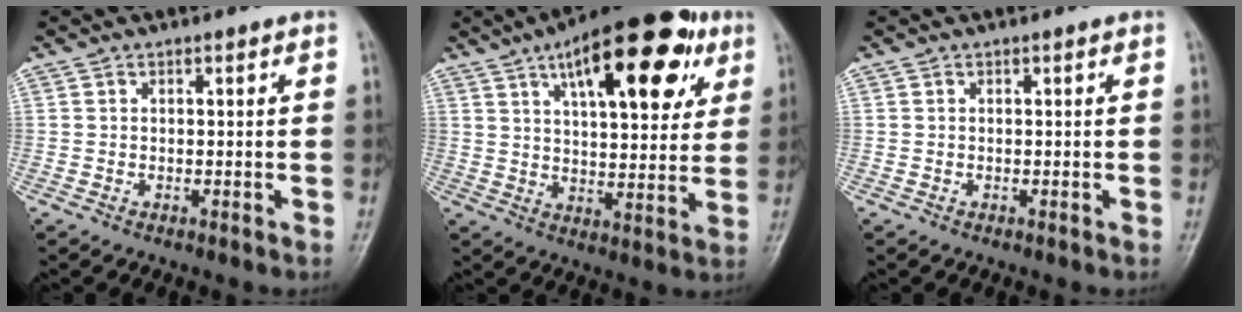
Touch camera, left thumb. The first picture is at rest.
{"total": 22.4, "force": [10.4, 9.1, 17.7], "torque": [-0.228, -0.012, 0.152]}
{"total": 0.0}